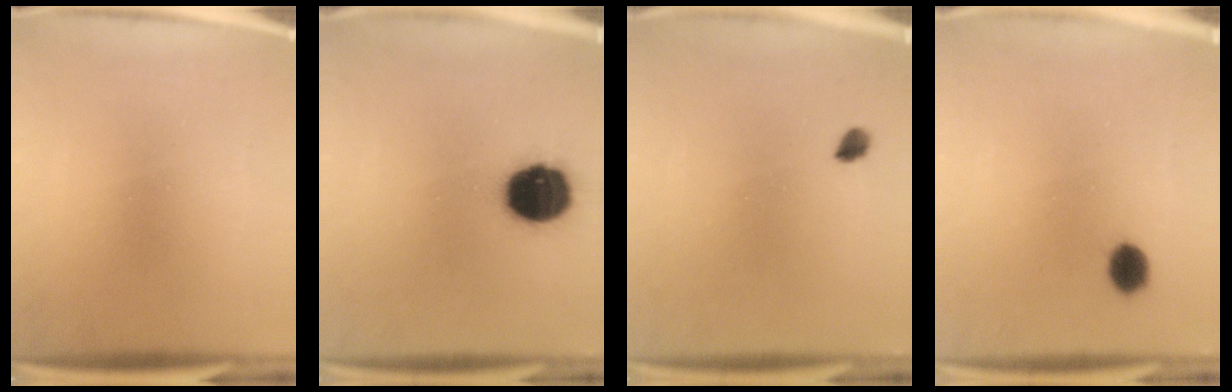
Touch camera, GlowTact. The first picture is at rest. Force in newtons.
{"total": 15.1}
{"total": 1.6}
{"total": 4.5}